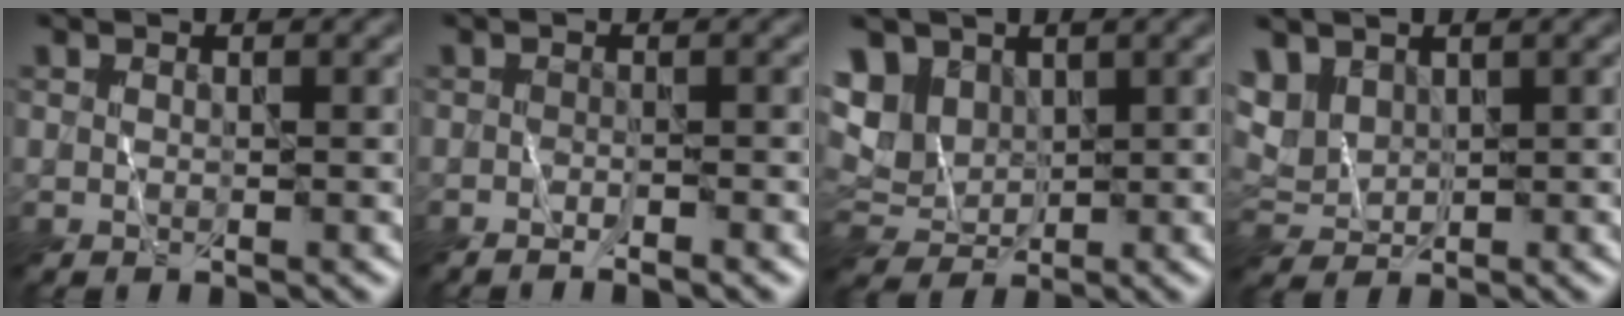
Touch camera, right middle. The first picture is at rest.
{"total": 1.3, "force": [-1.1, -0.2, 0.8], "torque": [-0.014, -0.002, -0.020]}
{"total": 5.1, "force": [2.5, 3.8, 2.4], "torque": [-0.081, 0.011, 0.058]}
{"total": 3.0, "force": [2.2, 1.7, 1.2], "torque": [-0.037, 0.003, 0.049]}